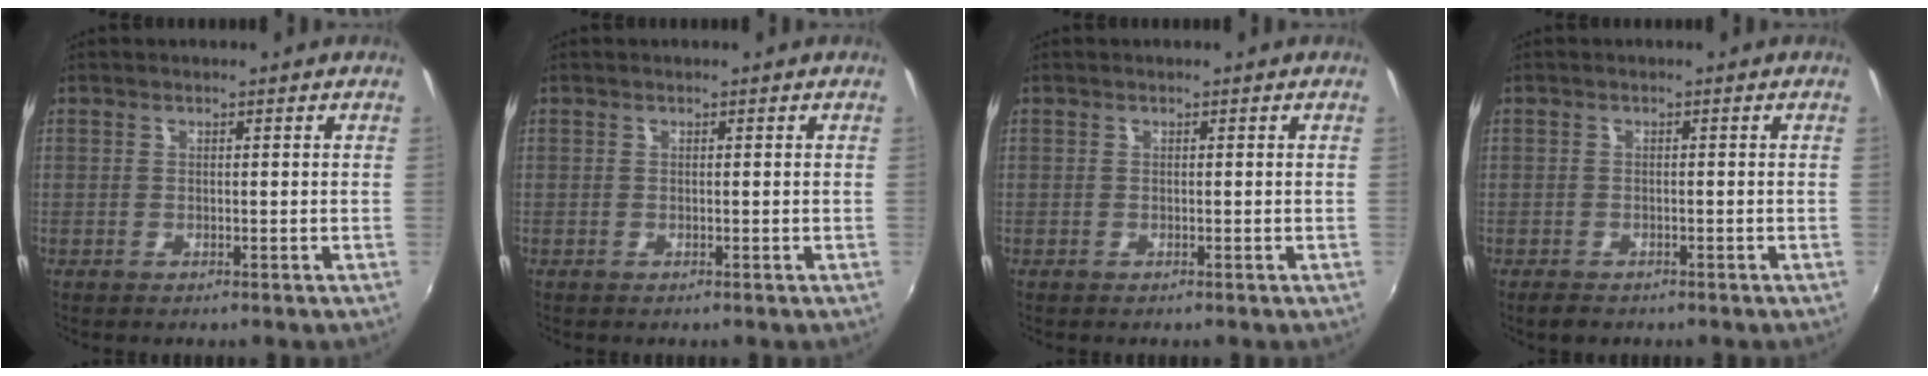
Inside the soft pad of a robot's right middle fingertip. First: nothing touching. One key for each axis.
{"total": 0.0}
{"total": 0.0}
{"total": 2.3, "fx": -1.8, "fy": 1.4, "fz": 0.7, "tx": -0.019, "ty": -0.005, "tz": -0.030}